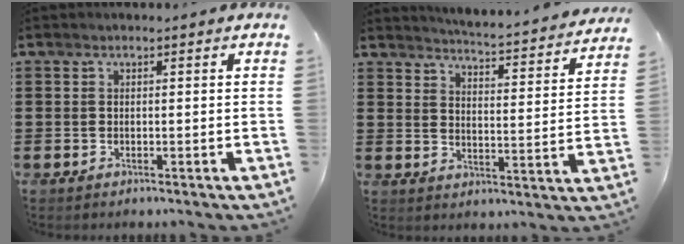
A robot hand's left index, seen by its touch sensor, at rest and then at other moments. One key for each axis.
{"total": 3.8, "fx": 3.7, "fy": -0.8, "fz": 0.6, "tx": -0.026, "ty": -0.045, "tz": 0.053}